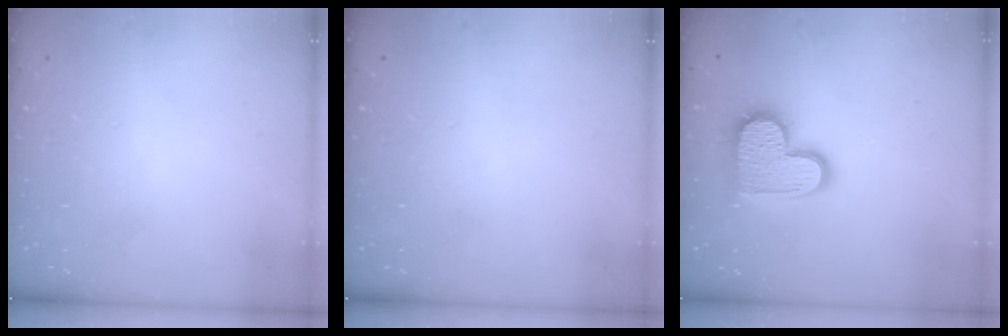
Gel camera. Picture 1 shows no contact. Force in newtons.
{"total": 0.0}
{"total": 13.8, "press": 13.8, "slide": 0.6}